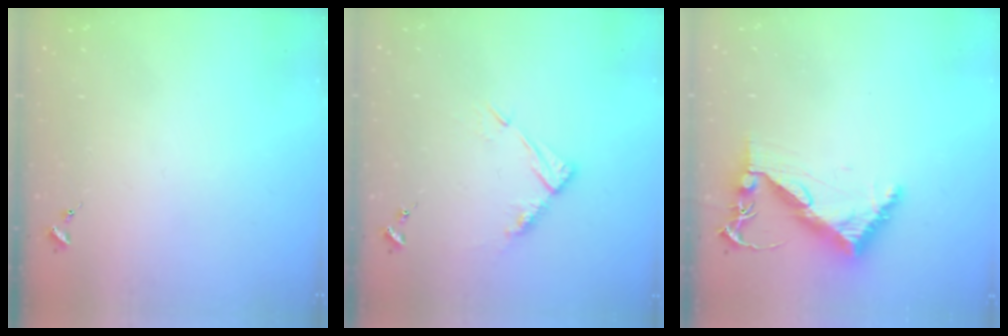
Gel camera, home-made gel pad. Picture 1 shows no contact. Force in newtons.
{"total": 9.0, "press": 9.0, "slide": 0.8}
{"total": 8.3, "press": 8.2, "slide": 1.2}